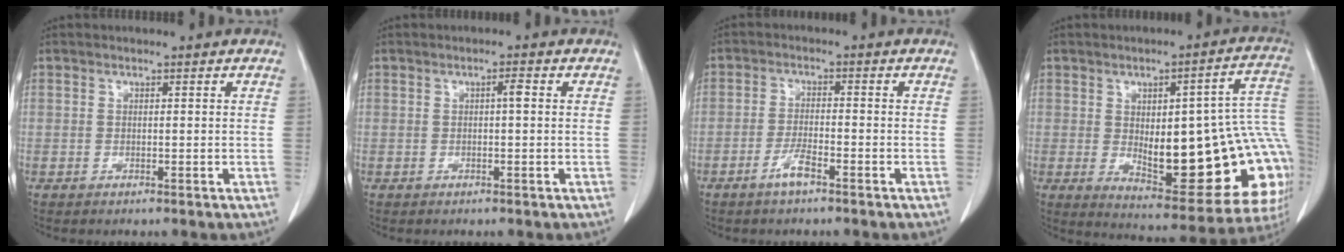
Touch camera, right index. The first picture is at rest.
{"total": 1.3, "force": [0.1, 0.1, 1.3], "torque": [-0.021, 0.004, 0.002]}
{"total": 3.5, "force": [-2.4, 0.4, 2.5], "torque": [-0.052, -0.001, -0.046]}
{"total": 24.5, "force": [-1.5, 7.2, 23.4], "torque": [-0.225, 0.023, 0.004]}